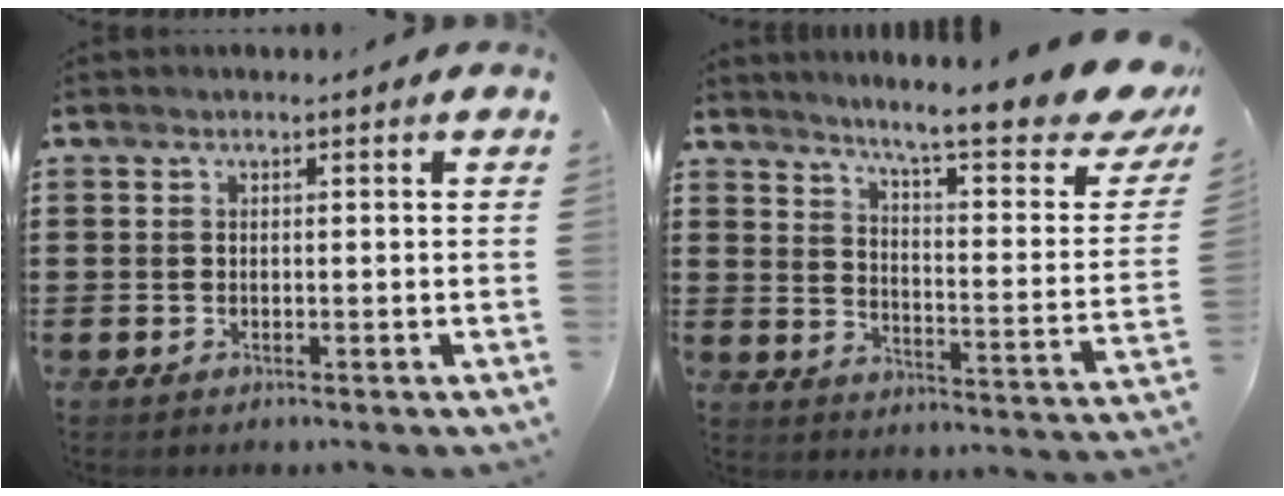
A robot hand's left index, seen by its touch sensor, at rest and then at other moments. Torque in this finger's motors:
{"motor_torque": [2.14, 0.00, 0.07, -0.03]}